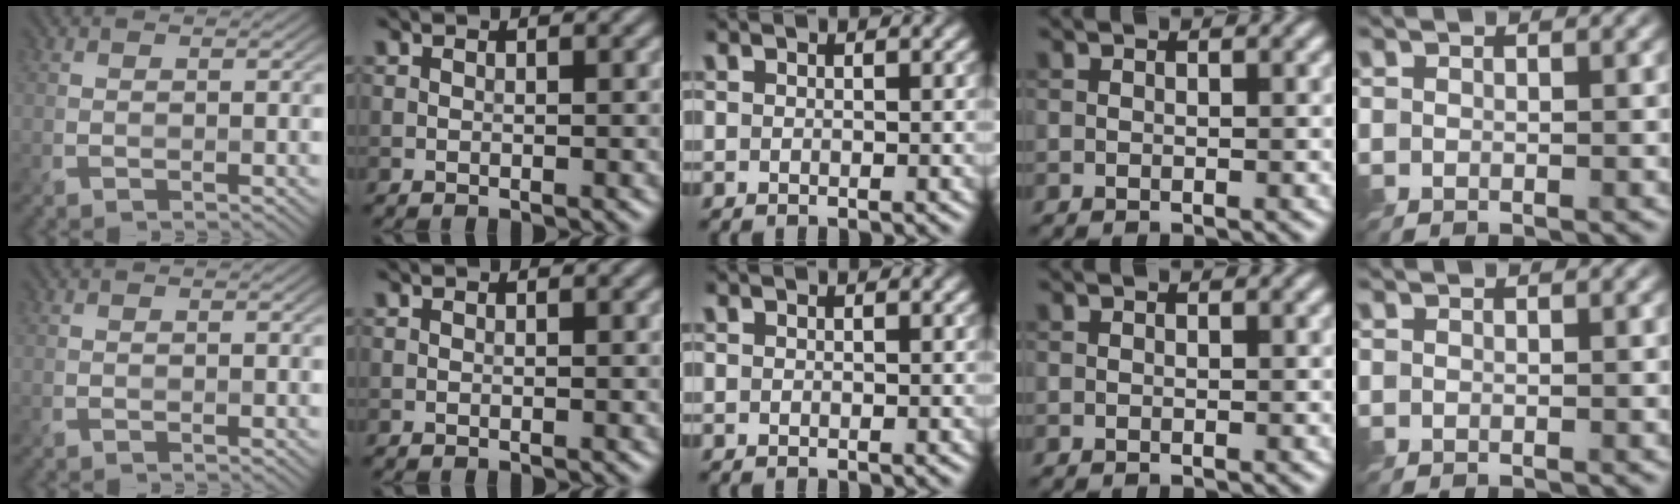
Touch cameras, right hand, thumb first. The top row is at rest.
{}